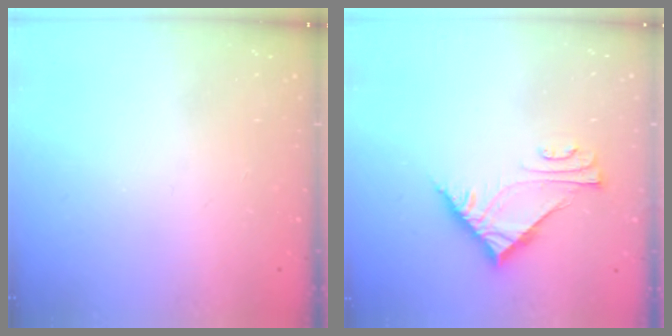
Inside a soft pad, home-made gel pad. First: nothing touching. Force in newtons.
{"total": 7.7, "press": 7.7, "slide": 0.3}